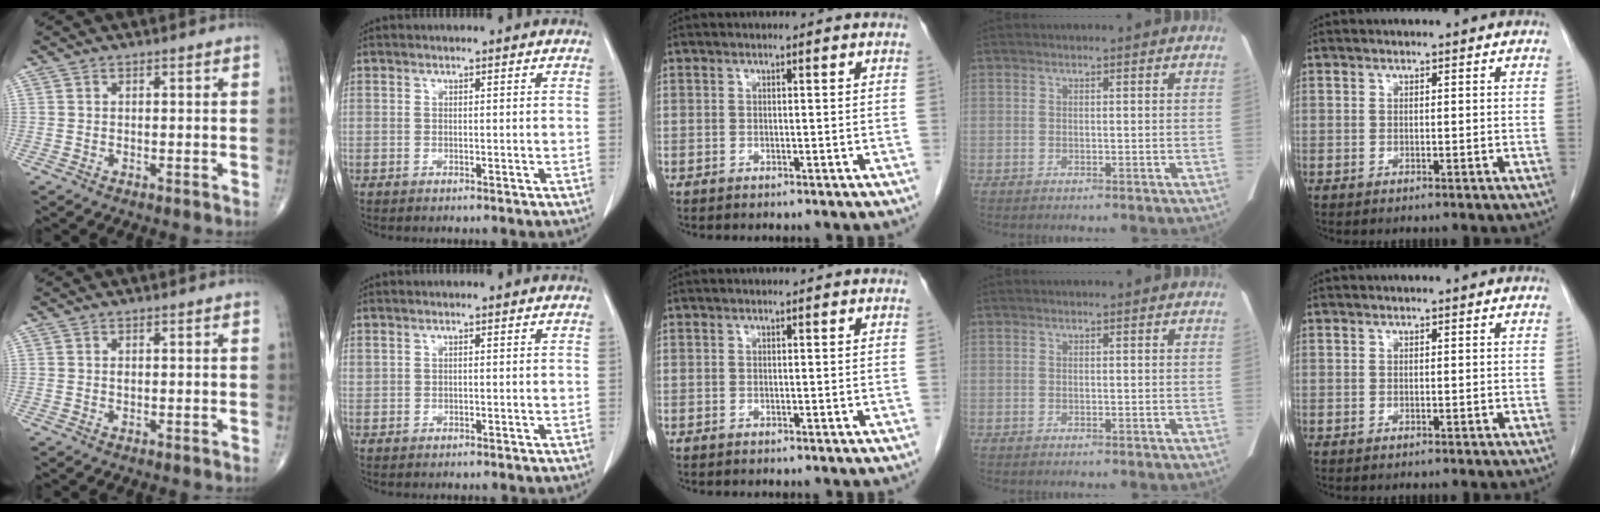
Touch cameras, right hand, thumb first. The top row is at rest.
{"thumb": {"total": 0.5, "force": [0.1, 0.3, 0.4], "torque": [-0.005, -0.001, 0.002]}, "index": {"total": 1.4, "force": [0.4, 1.1, 0.8], "torque": [-0.028, 0.012, 0.014]}}